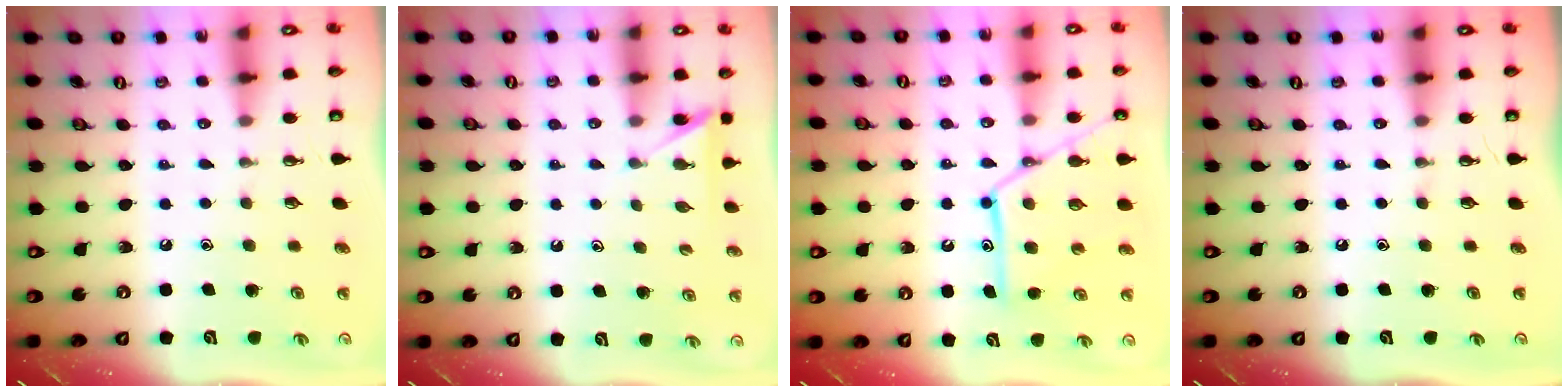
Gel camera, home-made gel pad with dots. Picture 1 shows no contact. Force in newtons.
{"total": 3.7, "press": 3.7, "slide": 0.3}
{"total": 15.8, "press": 15.7, "slide": 1.2}
{"total": 0.0}